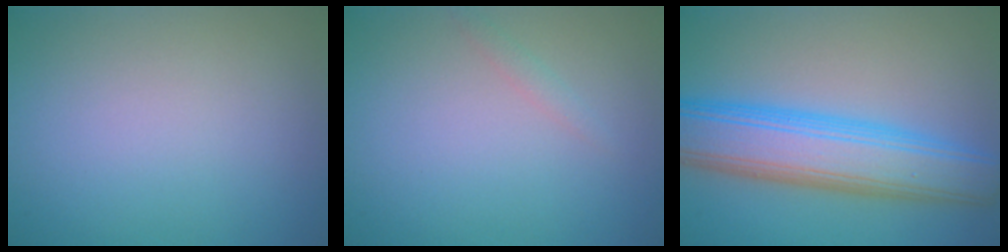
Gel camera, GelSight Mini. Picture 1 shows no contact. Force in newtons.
{"total": 0.8, "press": 0.8, "slide": 0.0}
{"total": 9.0, "press": 9.0, "slide": 0.3}